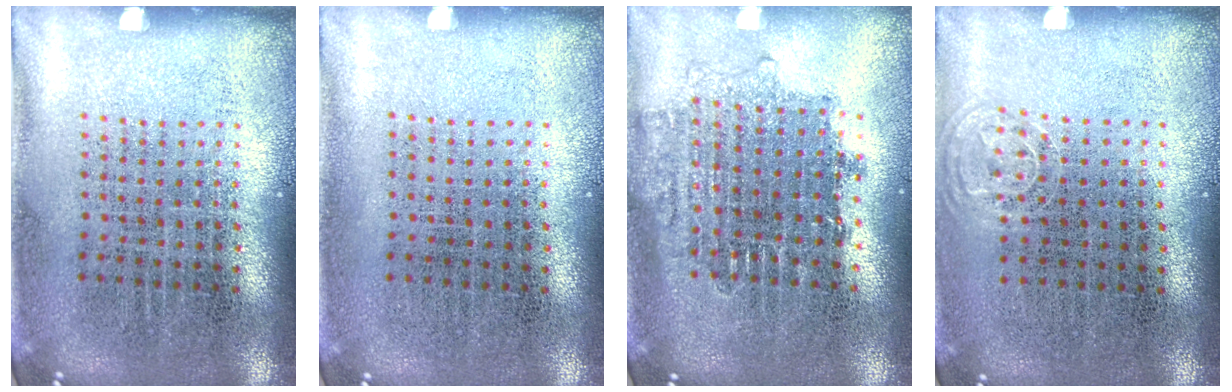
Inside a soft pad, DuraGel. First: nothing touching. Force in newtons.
{"total": 0.0}
{"total": 1.6, "press": 1.3, "slide": 0.9}
{"total": 0.6, "press": 0.6, "slide": 0.3}